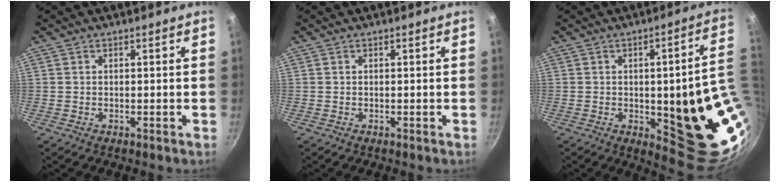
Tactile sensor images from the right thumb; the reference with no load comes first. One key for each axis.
{"total": 0.0}
{"total": 20.5, "fx": -1.2, "fy": 6.6, "fz": 19.4, "tx": -0.185, "ty": -0.011, "tz": -0.004}